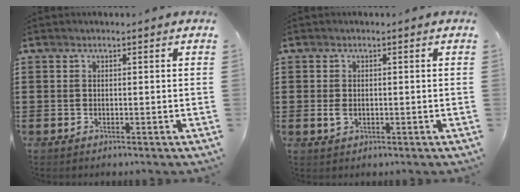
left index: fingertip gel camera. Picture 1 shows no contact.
{"total": 1.5, "force": [-0.2, 1.0, 1.1], "torque": [-0.031, 0.001, -0.007]}